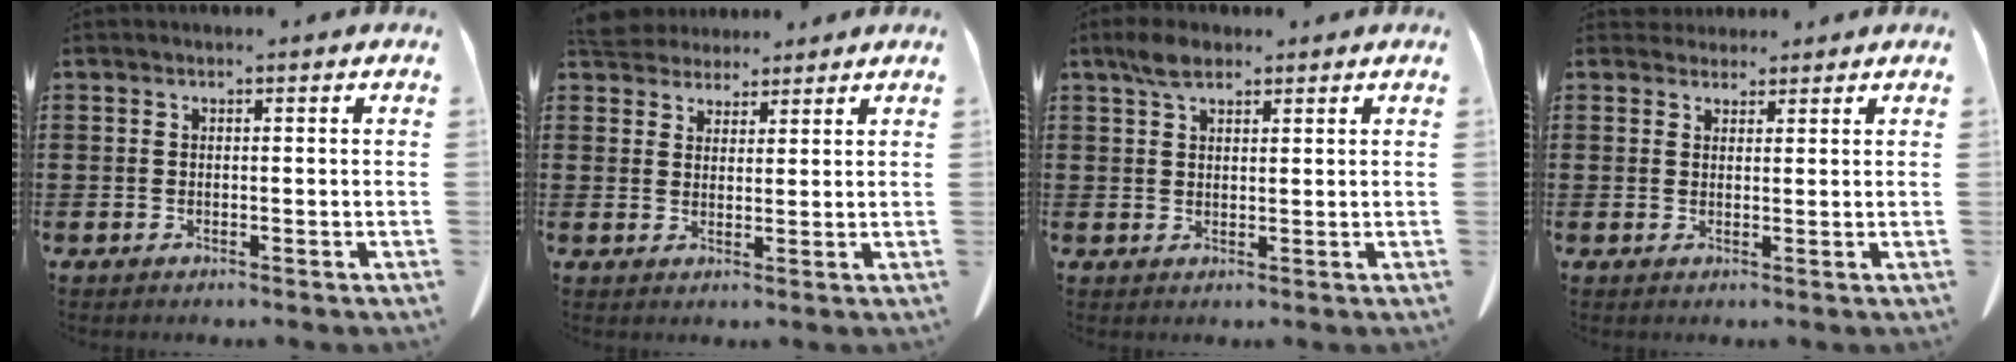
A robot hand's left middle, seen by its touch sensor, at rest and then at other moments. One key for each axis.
{"total": 4.3, "fx": 4.1, "fy": 1.3, "fz": 0.5, "tx": -0.026, "ty": -0.009, "tz": 0.078}
{"total": 3.8, "fx": 2.6, "fy": 1.5, "fz": 2.2, "tx": -0.051, "ty": 0.005, "tz": 0.049}
{"total": 2.2, "fx": 2.0, "fy": 0.9, "fz": 0.1, "tx": 0.000, "ty": -0.001, "tz": 0.039}